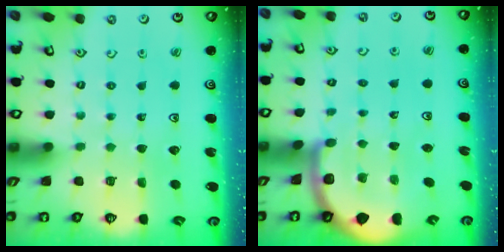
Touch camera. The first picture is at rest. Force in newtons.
{"total": 4.0, "press": 4.0, "slide": 0.6}